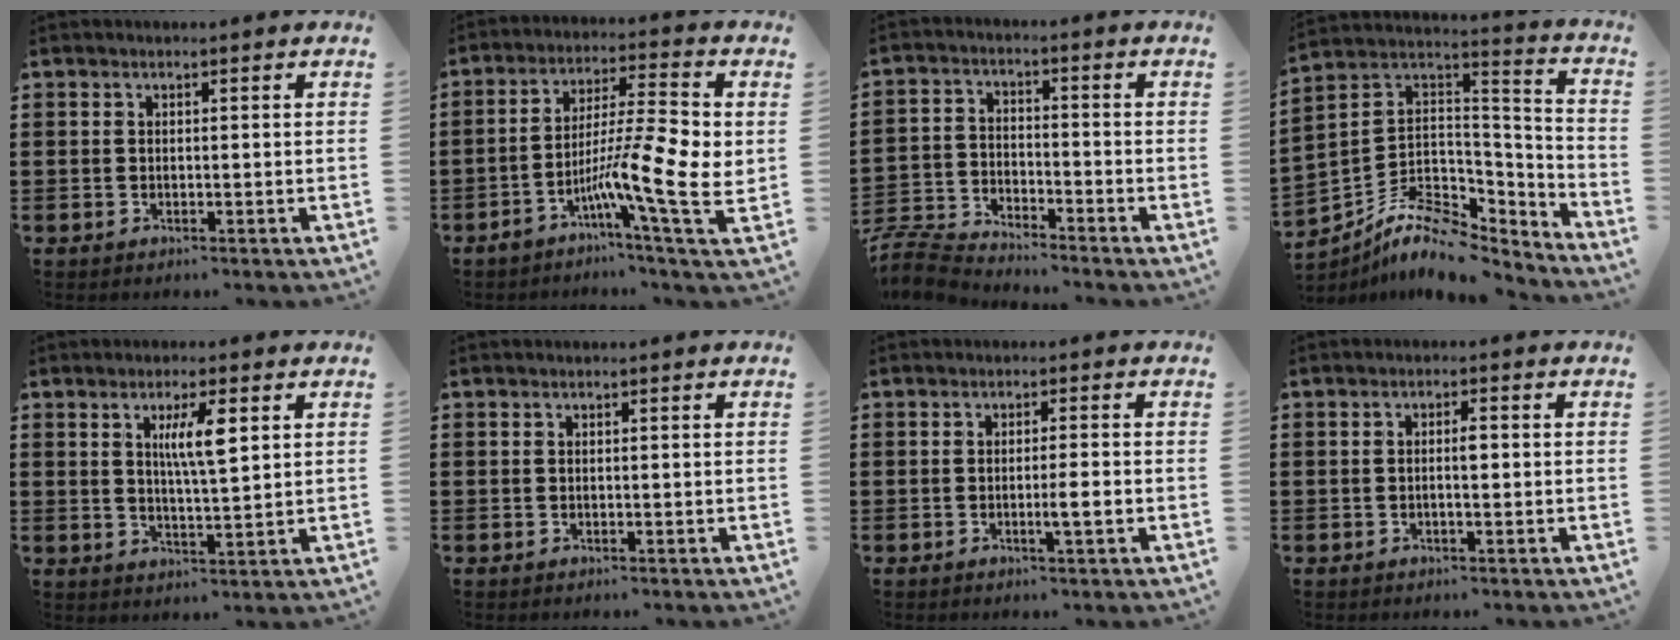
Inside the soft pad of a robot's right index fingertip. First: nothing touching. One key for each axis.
{"total": 11.6, "fx": -2.1, "fy": 1.2, "fz": 11.4, "tx": -0.207, "ty": -0.021, "tz": -0.043}
{"total": 5.7, "fx": -5.7, "fy": 0.7, "fz": 0.7, "tx": -0.036, "ty": 0.002, "tz": -0.120}
{"total": 9.3, "fx": -6.8, "fy": 4.9, "fz": 4.0, "tx": -0.086, "ty": 0.006, "tz": -0.126}
{"total": 5.6, "fx": 2.0, "fy": 1.2, "fz": 5.1, "tx": -0.098, "ty": 0.005, "tz": 0.028}
{"total": 0.0}
{"total": 3.0, "fx": -0.9, "fy": -0.1, "fz": 2.9, "tx": -0.047, "ty": -0.006, "tz": -0.017}
{"total": 2.0, "fx": -0.2, "fy": 0.4, "fz": 1.9, "tx": -0.036, "ty": -0.001, "tz": -0.004}